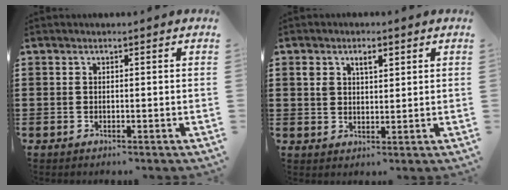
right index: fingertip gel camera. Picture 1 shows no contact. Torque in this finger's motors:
{"motor_torque": [0.07, -0.05, 0.13, 0.06]}